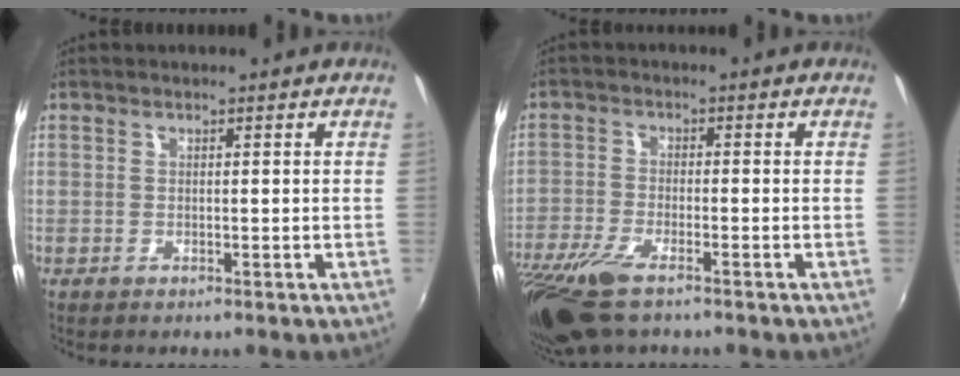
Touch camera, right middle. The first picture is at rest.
{"total": 11.6, "force": [-8.2, 3.6, 7.4], "torque": [-0.177, -0.043, -0.160]}